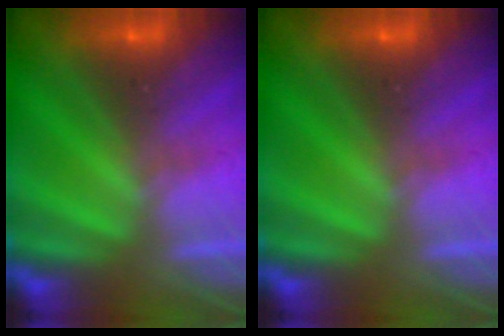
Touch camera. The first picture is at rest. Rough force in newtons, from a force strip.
{"total": 0.0}